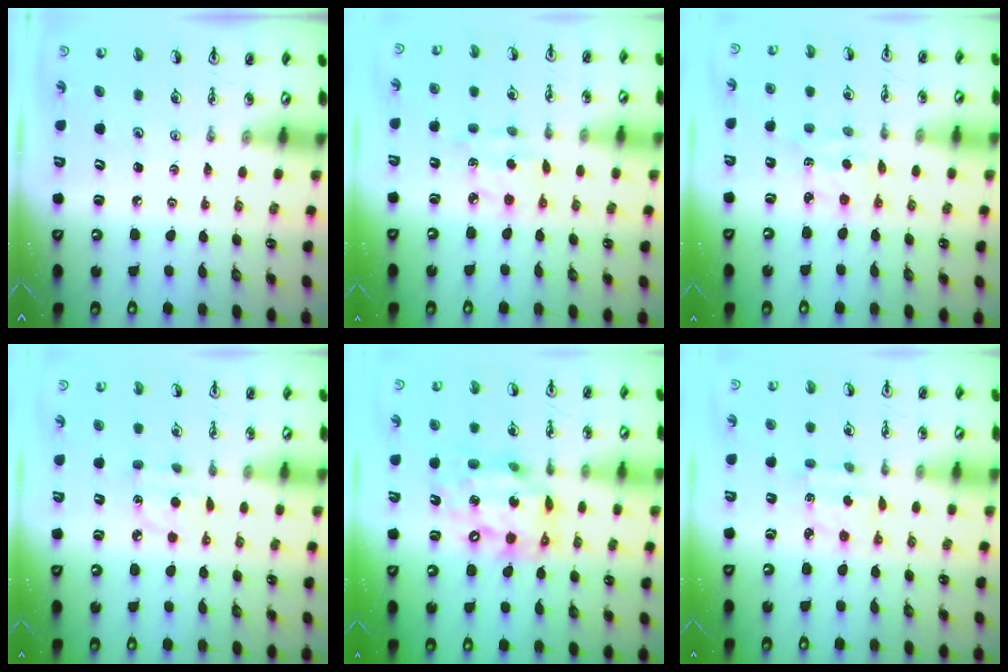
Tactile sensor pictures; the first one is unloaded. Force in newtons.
{"total": 3.5, "press": 3.5, "slide": 0.2}
{"total": 2.3, "press": 2.3, "slide": 0.5}
{"total": 6.8, "press": 6.8, "slide": 0.7}
{"total": 15.5, "press": 15.5, "slide": 1.1}
{"total": 3.7, "press": 3.7, "slide": 0.6}